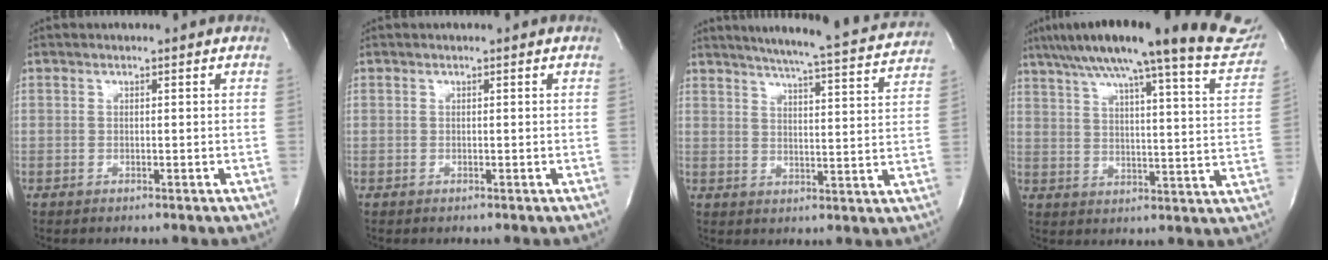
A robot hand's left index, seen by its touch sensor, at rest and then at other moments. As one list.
[{"total": 0.0}, {"total": 21.5, "force": [19.8, 0.5, 8.5], "torque": [-0.131, -0.039, 0.239]}, {"total": 28.5, "force": [23.5, 2.4, 16.0], "torque": [-0.235, -0.020, 0.295]}]